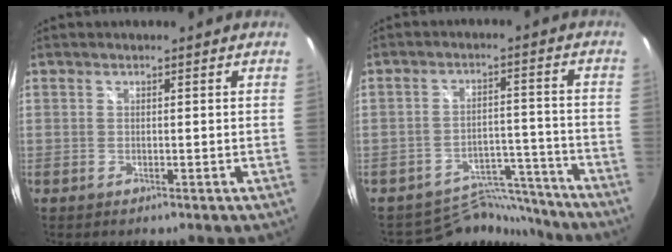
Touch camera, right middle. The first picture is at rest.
{"total": 9.8, "force": [-9.4, 2.6, -0.6], "torque": [0.007, 0.025, -0.140]}